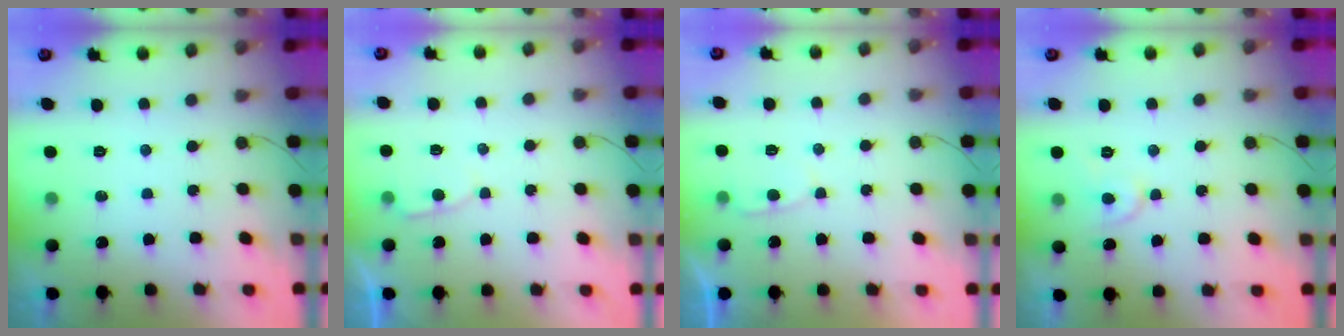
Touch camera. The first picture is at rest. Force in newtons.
{"total": 2.7, "press": 2.7, "slide": 0.3}
{"total": 2.7, "press": 2.7, "slide": 0.4}
{"total": 5.2, "press": 5.1, "slide": 0.7}